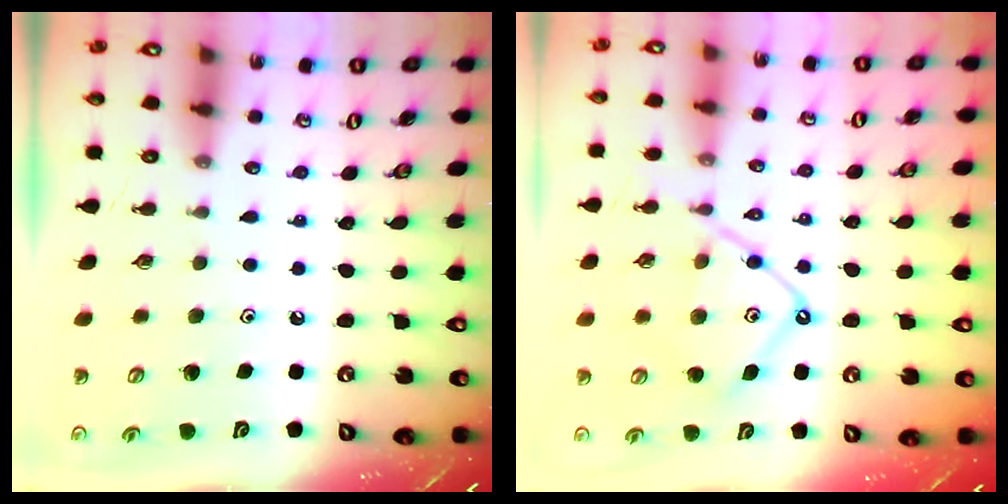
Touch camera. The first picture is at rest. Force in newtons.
{"total": 11.8, "press": 11.7, "slide": 1.0}